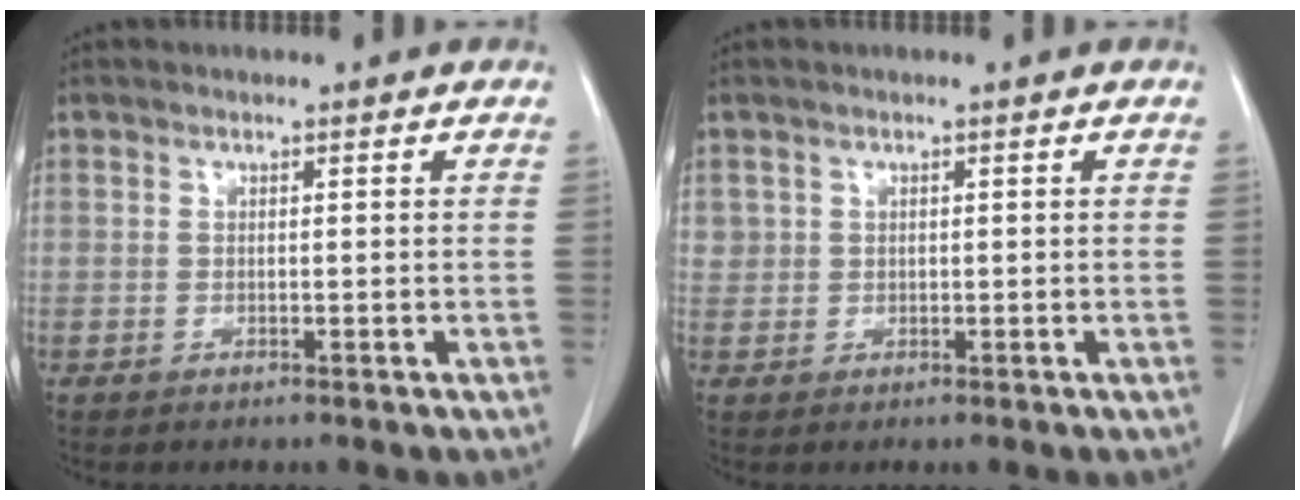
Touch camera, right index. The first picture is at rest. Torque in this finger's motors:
{"motor_torque": [-0.09, 0.05, 0.04, 0.01]}